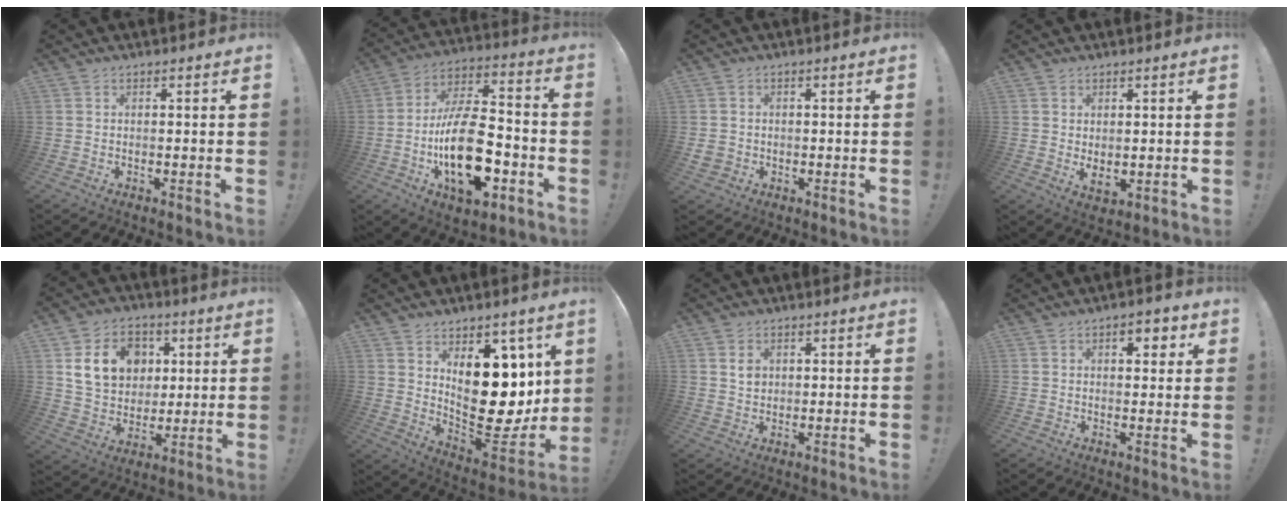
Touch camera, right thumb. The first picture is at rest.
{"total": 24.1, "force": [-6.6, 12.8, 19.4], "torque": [-0.354, 0.039, -0.100]}
{"total": 2.5, "force": [-0.1, 2.3, 1.0], "torque": [-0.014, 0.000, 0.001]}
{"total": 2.8, "force": [1.6, 1.5, 1.8], "torque": [-0.026, -0.012, 0.029]}
{"total": 16.2, "force": [5.4, 13.2, 7.8], "torque": [-0.114, -0.010, 0.115]}
{"total": 19.6, "force": [5.6, 12.0, 14.4], "torque": [-0.195, -0.058, 0.117]}
{"total": 3.1, "force": [1.2, 2.5, 1.4], "torque": [-0.007, -0.007, 0.018]}
{"total": 4.8, "force": [2.1, 2.7, 3.3], "torque": [-0.032, -0.002, 0.028]}